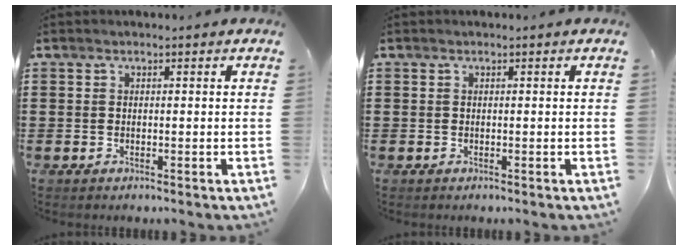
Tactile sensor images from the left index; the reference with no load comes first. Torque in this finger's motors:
{"motor_torque": [0.00, 0.00, 0.00, -0.01]}